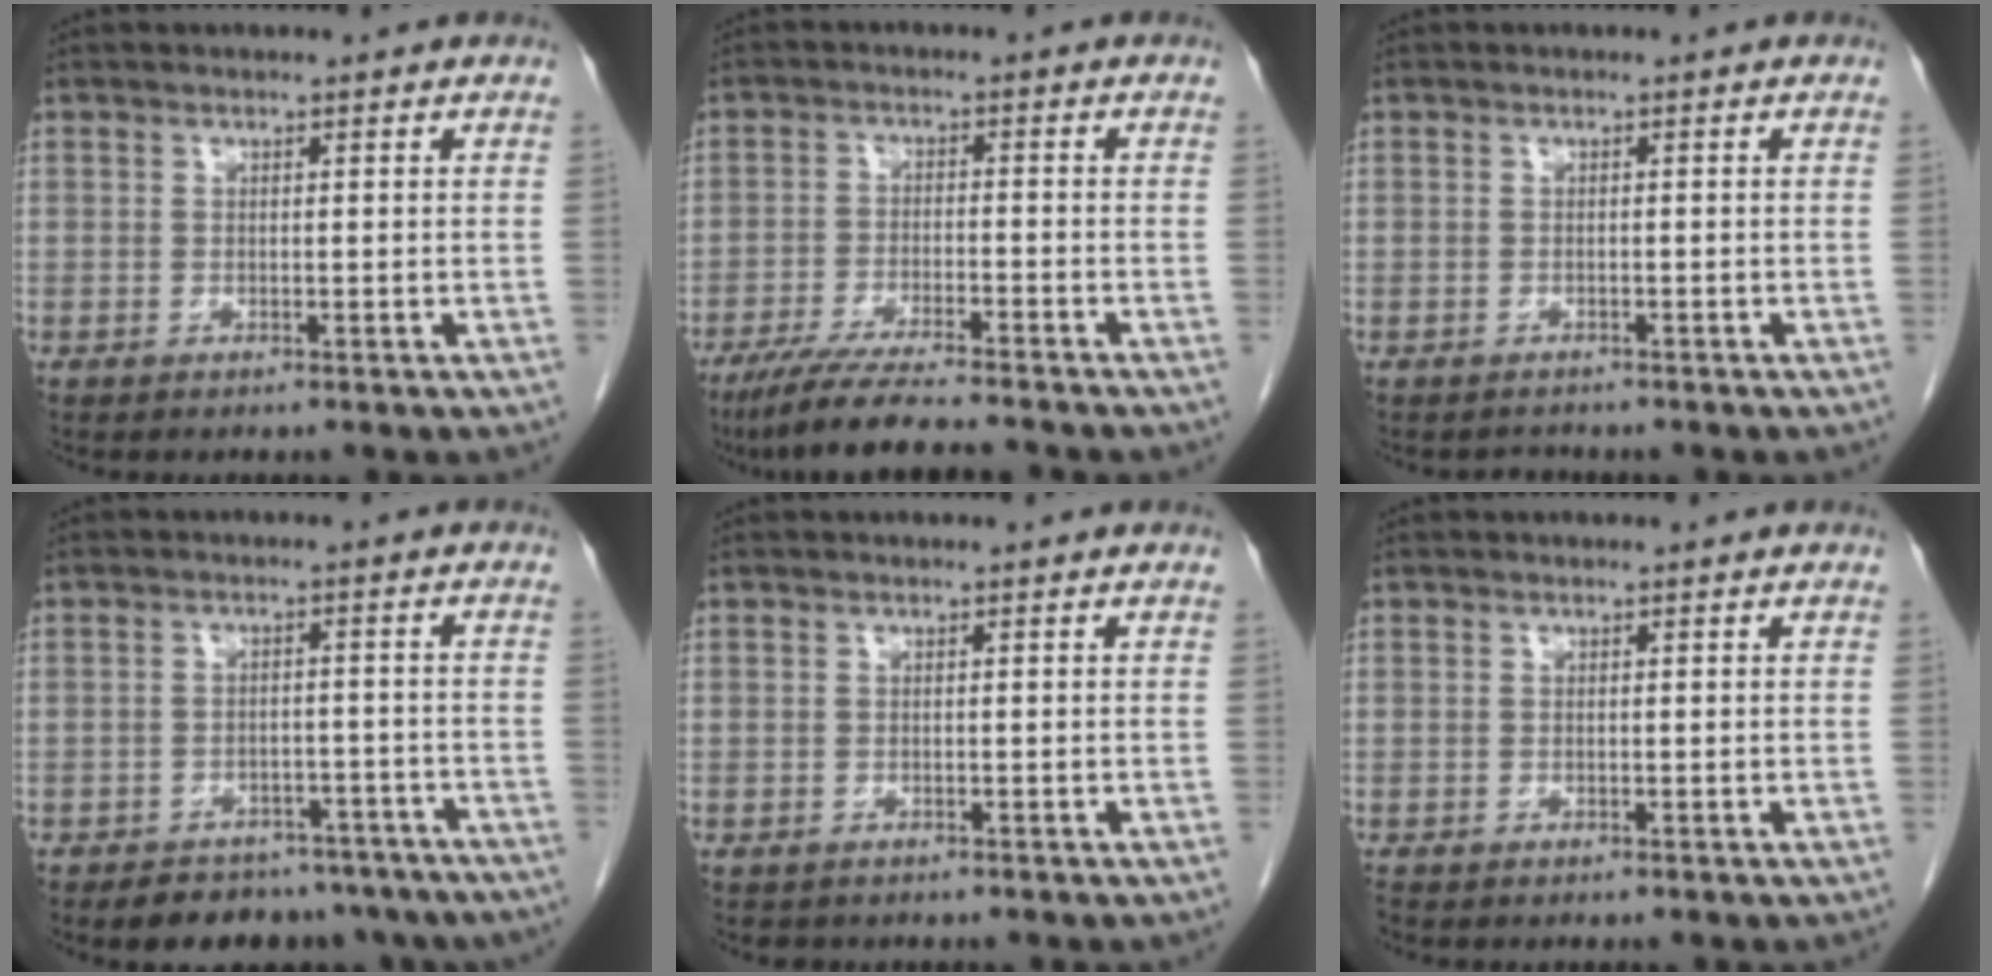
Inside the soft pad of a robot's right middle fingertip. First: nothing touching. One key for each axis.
{"total": 11.0, "fx": -9.5, "fy": 0.1, "fz": 5.6, "tx": -0.088, "ty": -0.032, "tz": -0.154}
{"total": 1.1, "fx": -1.0, "fy": 0.4, "fz": -0.2, "tx": 0.000, "ty": -0.003, "tz": -0.015}
{"total": 13.5, "fx": -11.0, "fy": 6.6, "fz": 4.2, "tx": -0.047, "ty": 0.014, "tz": -0.122}
{"total": 1.0, "fx": -0.8, "fy": 0.6, "fz": 0.1, "tx": -0.011, "ty": 0.001, "tz": -0.011}
{"total": 0.5, "fx": -0.5, "fy": 0.2, "fz": 0.1, "tx": -0.005, "ty": 0.000, "tz": -0.010}